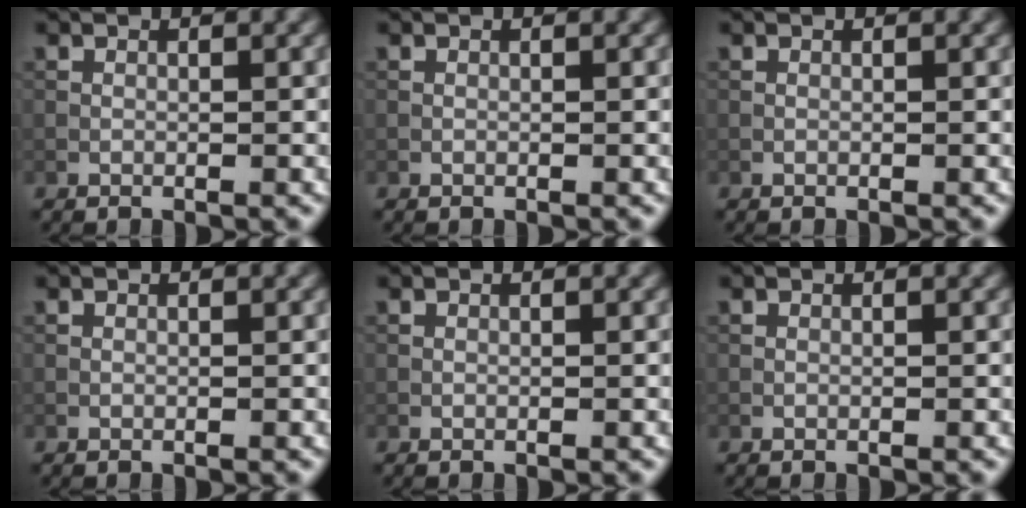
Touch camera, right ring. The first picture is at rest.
{"total": 0.0}
{"total": 0.0}
{"total": 0.0}
{"total": 0.0}
{"total": 0.0}